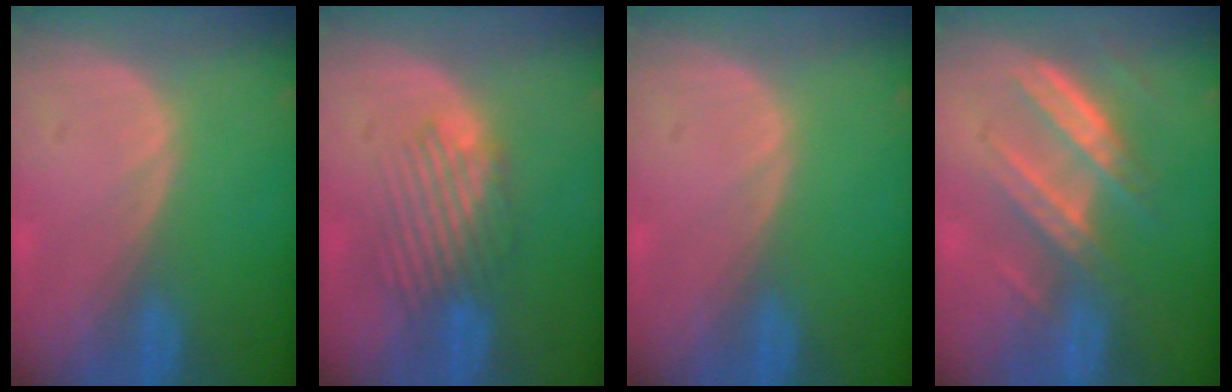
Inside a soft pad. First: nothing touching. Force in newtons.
{"total": 5.4, "press": 5.1, "slide": 1.7}
{"total": 0.0}
{"total": 7.7, "press": 7.0, "slide": 3.1}